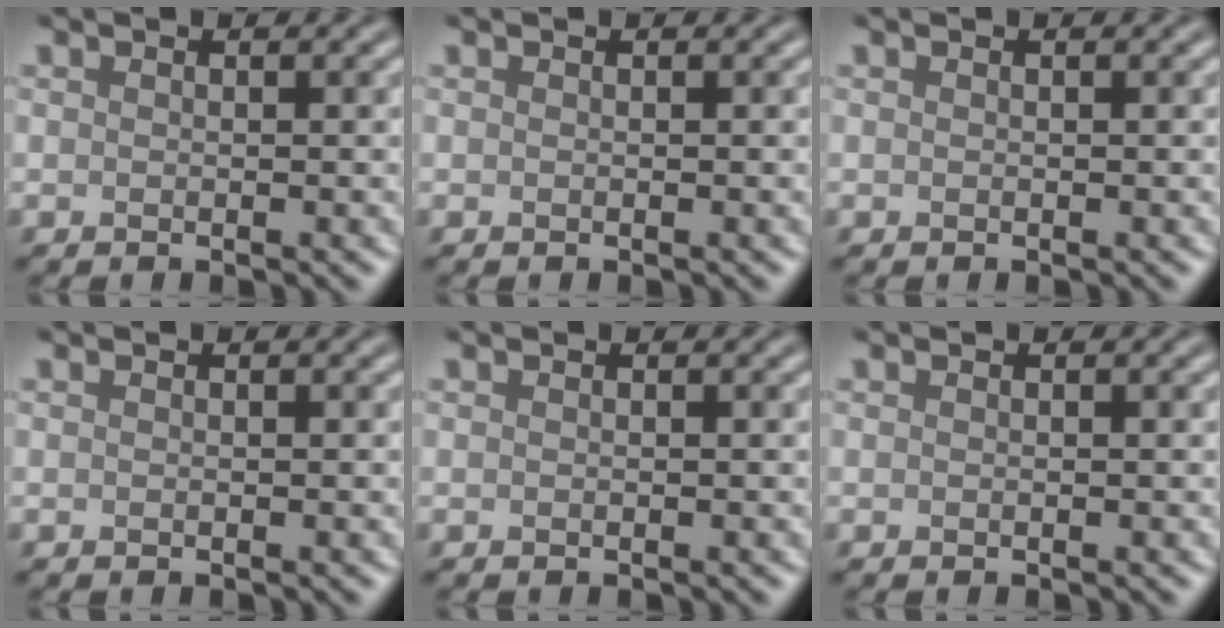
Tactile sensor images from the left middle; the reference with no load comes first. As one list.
[{"total": 0.0}, {"total": 0.0}, {"total": 0.0}, {"total": 0.0}, {"total": 0.0}]